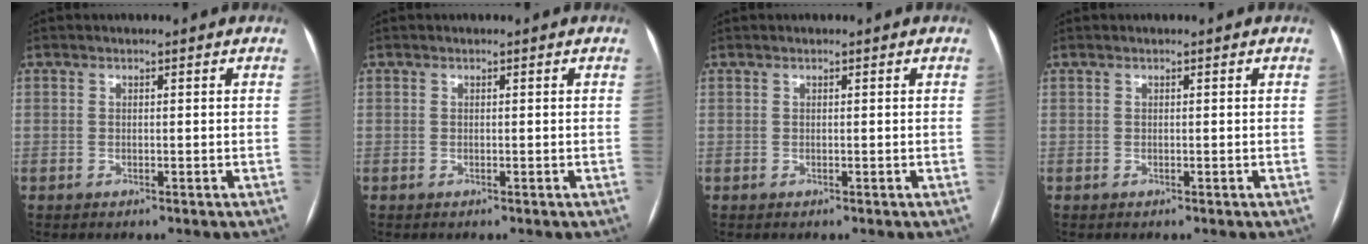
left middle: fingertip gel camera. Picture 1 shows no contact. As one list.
[{"total": 0.0}, {"total": 0.0}, {"total": 0.0}]